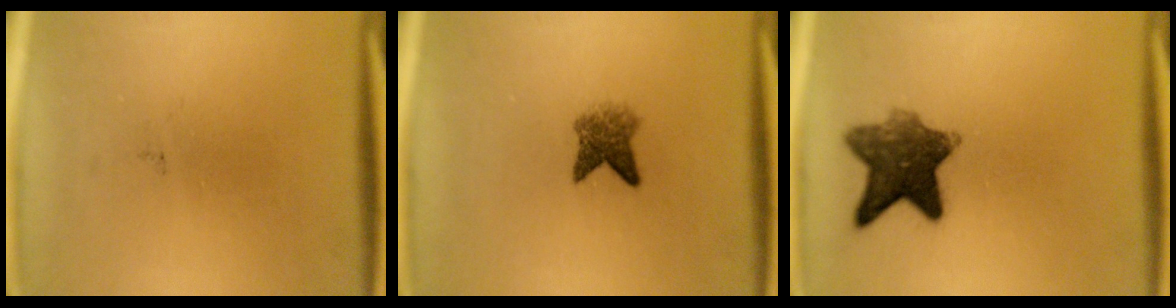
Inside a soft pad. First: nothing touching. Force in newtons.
{"total": 3.4}
{"total": 9.1}